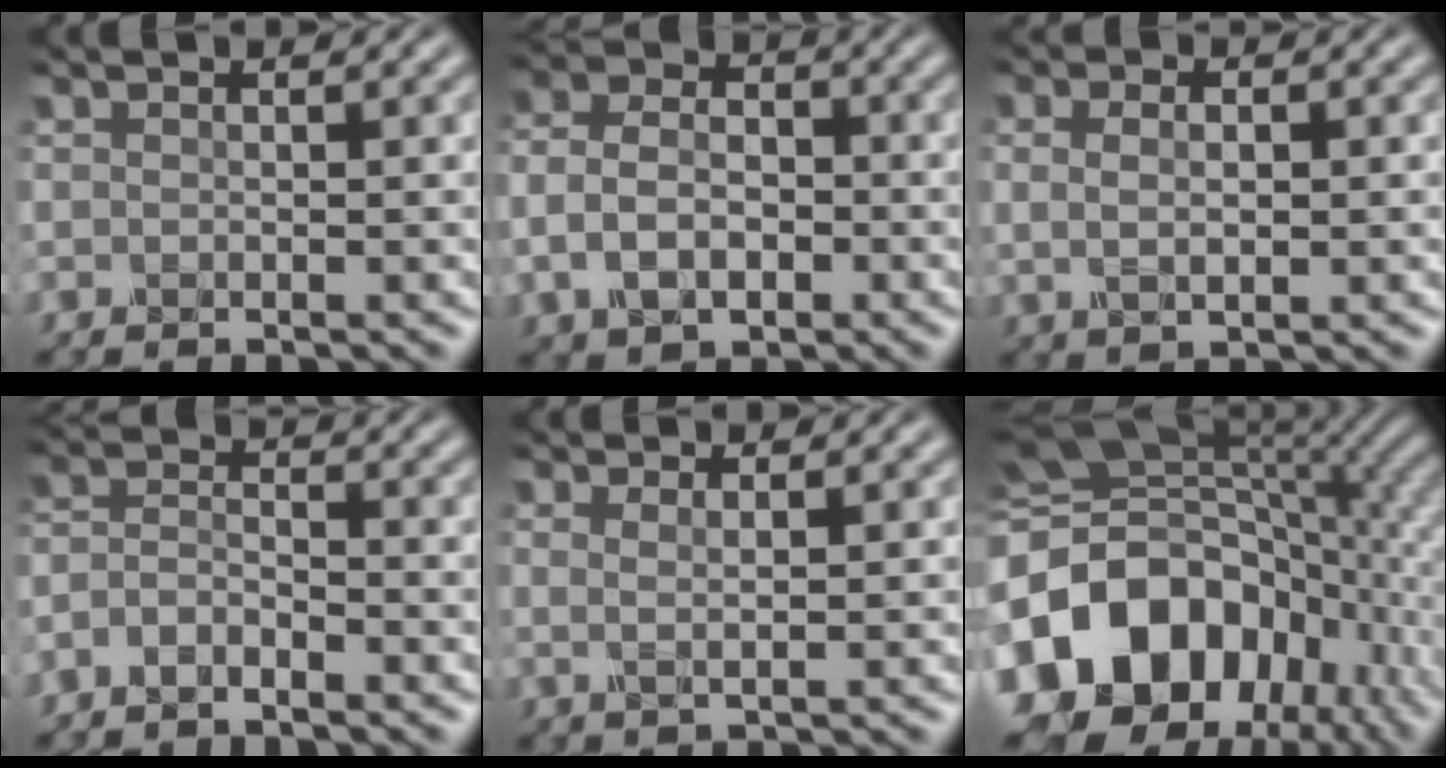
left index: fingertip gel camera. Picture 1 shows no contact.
{"total": 5.5, "force": [-1.3, 4.0, 3.5], "torque": [-0.074, 0.007, -0.035]}
{"total": 2.8, "force": [0.5, 1.6, 2.3], "torque": [-0.040, 0.000, 0.005]}
{"total": 2.6, "force": [-1.9, 1.1, 1.4], "torque": [-0.030, 0.007, -0.050]}
{"total": 1.4, "force": [0.6, 0.4, 1.2], "torque": [-0.017, -0.002, 0.006]}
{"total": 18.0, "force": [-4.6, 13.2, 11.4], "torque": [-0.238, -0.016, -0.077]}